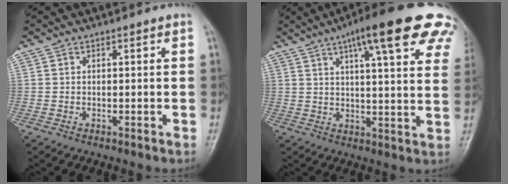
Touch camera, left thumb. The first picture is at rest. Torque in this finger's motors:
{"motor_torque": [0.27, 0.26, 1.42, -1.33, 0.31]}